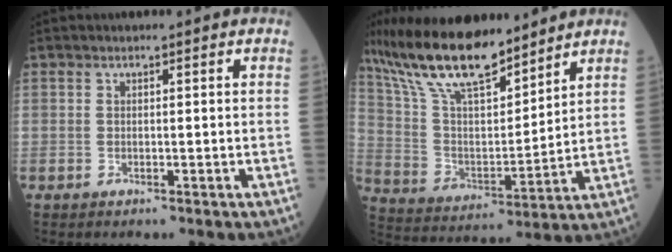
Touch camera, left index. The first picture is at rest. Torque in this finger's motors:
{"motor_torque": [0.69, -0.84, 0.95, 0.21]}